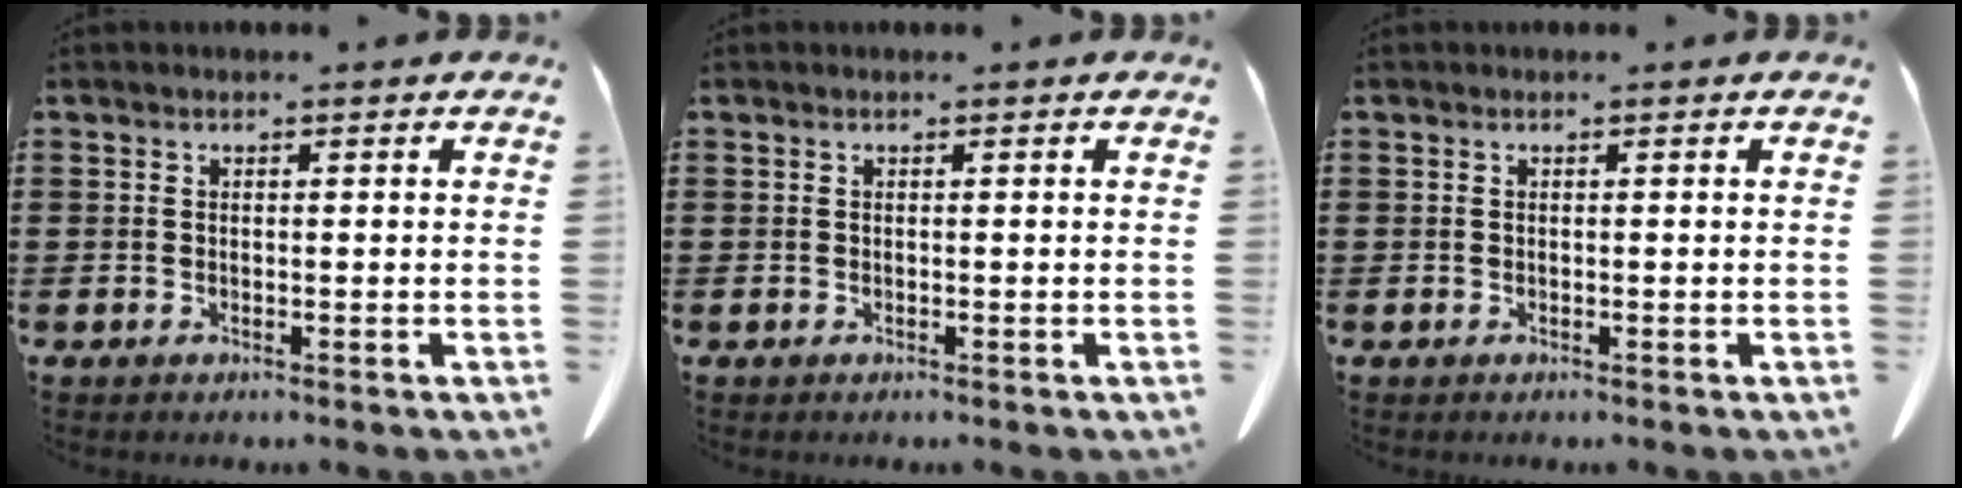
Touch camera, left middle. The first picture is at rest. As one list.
[{"total": 0.0}, {"total": 0.0}]